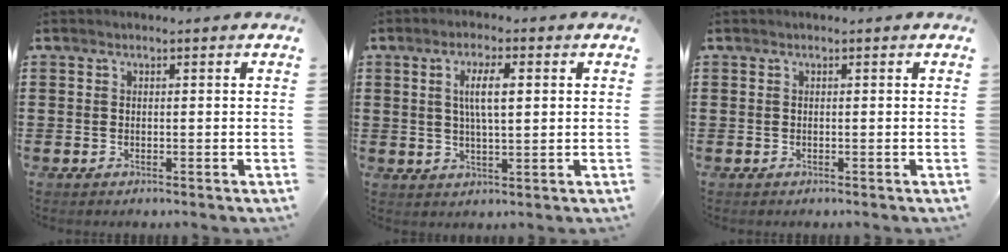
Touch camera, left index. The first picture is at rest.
{"total": 5.7, "force": [1.2, 1.6, 5.4], "torque": [-0.107, 0.008, 0.018]}
{"total": 0.0}